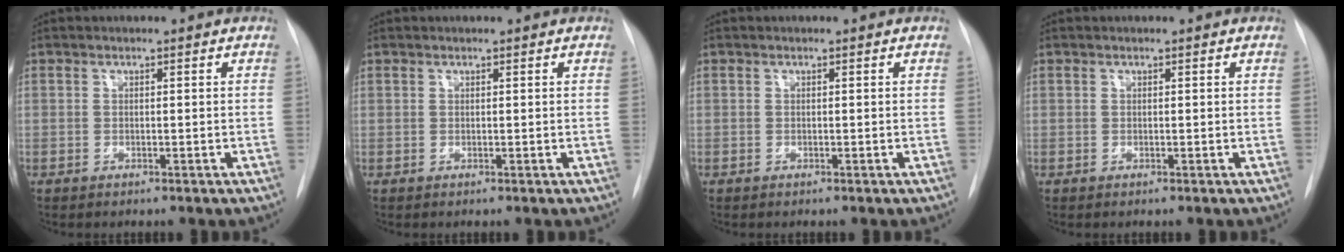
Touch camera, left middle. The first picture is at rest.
{"total": 0.0}
{"total": 0.0}
{"total": 0.0}